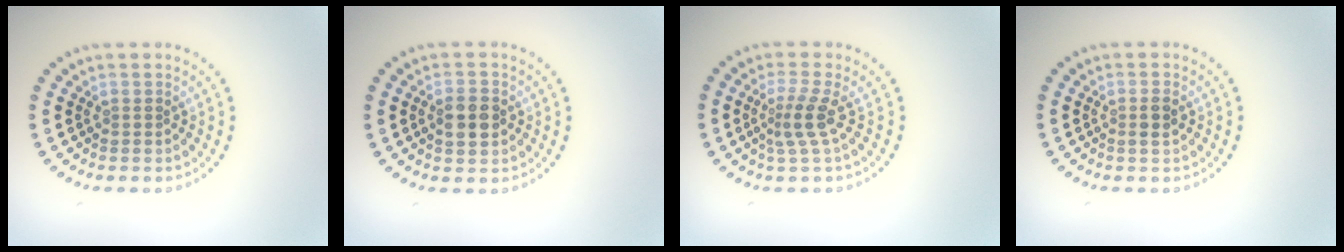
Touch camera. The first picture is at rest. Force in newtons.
{"total": 2.6, "press": 2.6, "slide": 0.3}
{"total": 2.4, "press": 1.7, "slide": 1.8}
{"total": 1.3, "press": 1.2, "slide": 0.4}